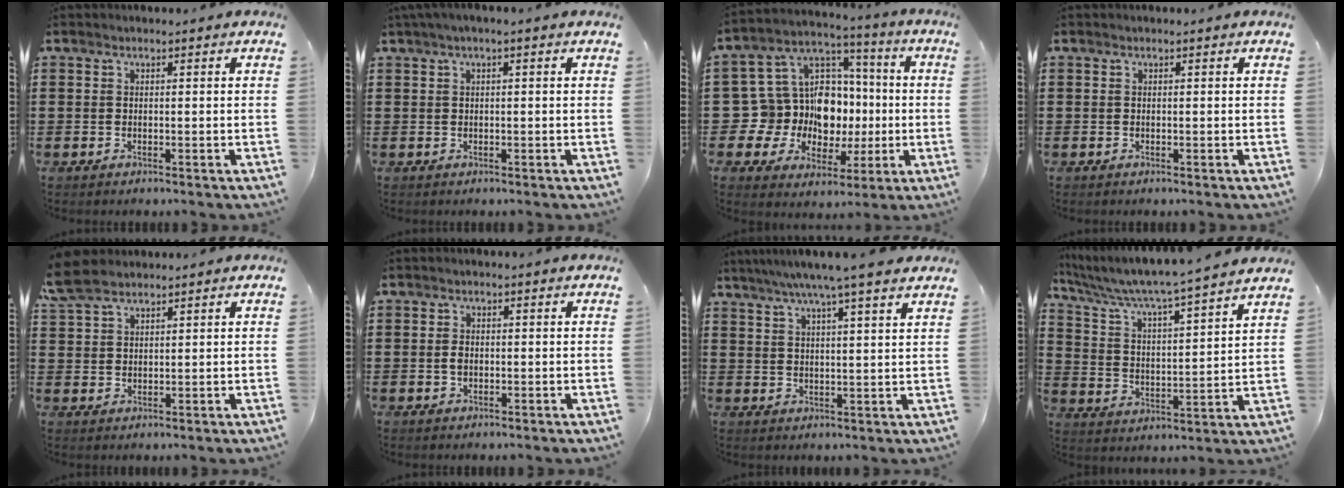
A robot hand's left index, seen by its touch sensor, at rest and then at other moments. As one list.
[{"total": 1.2, "force": [0.1, 0.0, 1.2], "torque": [-0.018, -0.004, 0.002]}, {"total": 13.2, "force": [-0.4, 12.2, 5.0], "torque": [-0.130, -0.018, 0.006]}, {"total": 0.0}, {"total": 5.3, "force": [4.1, 2.3, 2.5], "torque": [-0.062, 0.004, 0.080]}, {"total": 1.6, "force": [-0.1, 0.9, 1.3], "torque": [-0.027, 0.004, -0.002]}, {"total": 6.0, "force": [4.8, -0.7, 3.6], "torque": [-0.083, -0.015, 0.080]}, {"total": 5.8, "force": [5.2, -0.6, 2.4], "torque": [-0.071, -0.044, 0.079]}]